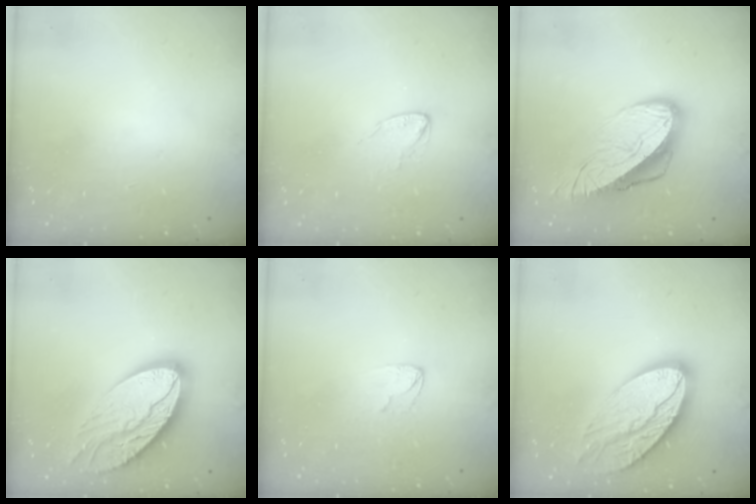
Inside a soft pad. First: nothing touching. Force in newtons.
{"total": 2.3, "press": 2.3, "slide": 0.2}
{"total": 11.6, "press": 11.5, "slide": 1.4}
{"total": 18.3, "press": 18.3, "slide": 1.5}
{"total": 3.7, "press": 3.7, "slide": 0.3}
{"total": 18.2, "press": 18.1, "slide": 1.7}